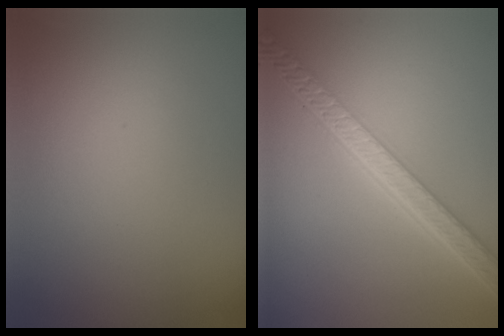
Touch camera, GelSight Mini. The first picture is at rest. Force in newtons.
{"total": 5.8, "press": 4.5, "slide": 3.7}